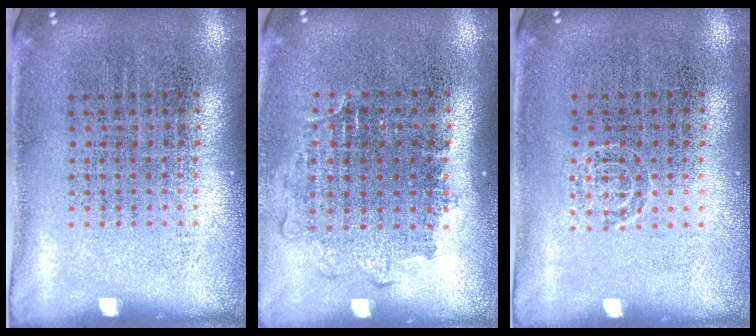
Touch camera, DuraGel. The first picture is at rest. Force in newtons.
{"total": 1.2, "press": 1.0, "slide": 0.6}
{"total": 1.0, "press": 1.0, "slide": 0.1}